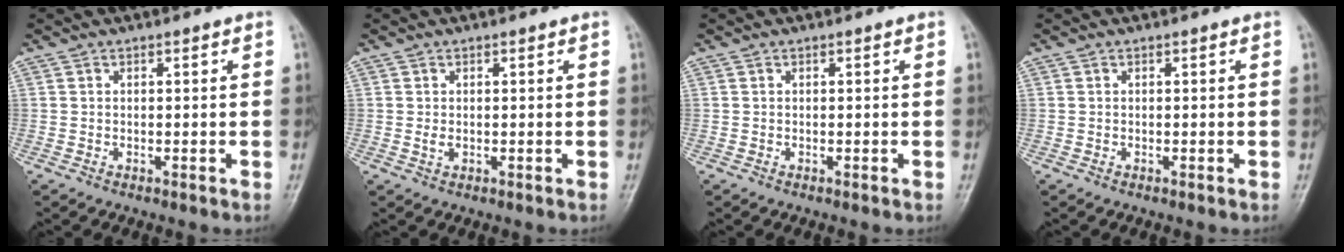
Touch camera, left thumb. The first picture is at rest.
{"total": 1.6, "force": [0.4, 0.9, 1.2], "torque": [-0.019, -0.002, 0.010]}
{"total": 0.0}
{"total": 0.0}